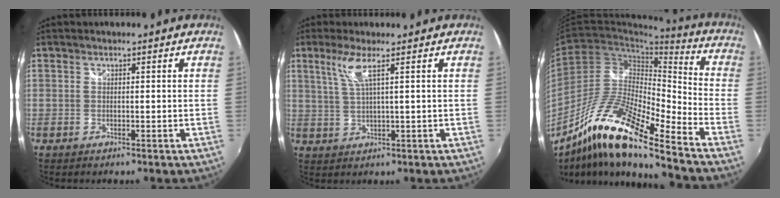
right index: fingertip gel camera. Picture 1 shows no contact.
{"total": 4.4, "force": [2.2, -0.4, 3.9], "torque": [-0.079, -0.003, 0.050]}
{"total": 17.4, "force": [-12.5, 2.1, 11.9], "torque": [-0.215, -0.006, -0.250]}